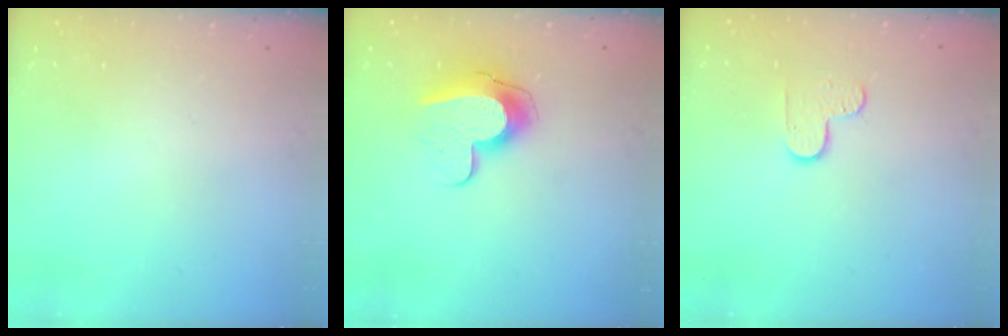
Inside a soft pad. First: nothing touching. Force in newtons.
{"total": 10.9, "press": 10.9, "slide": 1.1}
{"total": 5.5, "press": 5.5, "slide": 0.4}